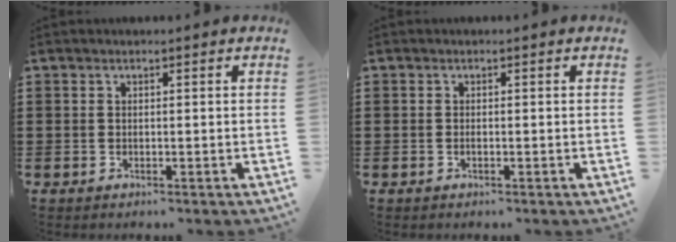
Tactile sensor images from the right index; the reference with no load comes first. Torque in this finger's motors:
{"motor_torque": [2.14, 0.00, -0.05, -0.01]}